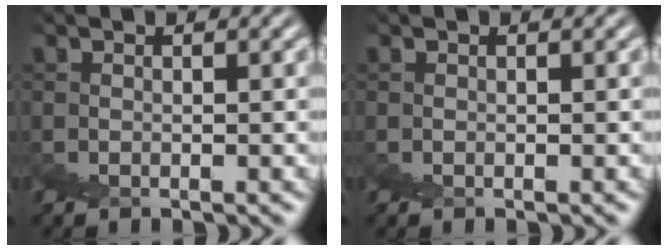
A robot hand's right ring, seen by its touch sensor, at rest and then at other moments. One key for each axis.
{"total": 0.0}